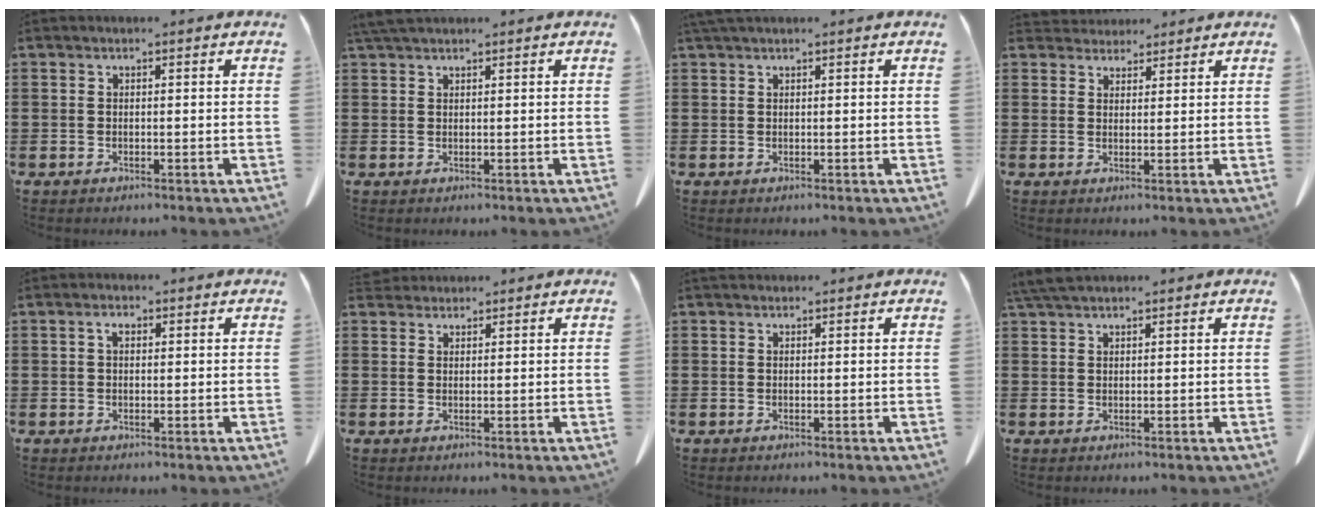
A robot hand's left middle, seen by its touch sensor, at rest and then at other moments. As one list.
[{"total": 2.3, "force": [1.9, 0.5, 1.2], "torque": [-0.029, 0.004, 0.036]}, {"total": 1.1, "force": [0.9, 0.2, 0.7], "torque": [-0.016, 0.000, 0.016]}, {"total": 2.9, "force": [2.8, 1.0, 0.0], "torque": [-0.007, -0.003, 0.053]}, {"total": 1.5, "force": [0.5, 0.9, 1.1], "torque": [-0.025, 0.009, 0.008]}, {"total": 1.9, "force": [1.8, 0.6, 0.1], "torque": [-0.008, 0.003, 0.035]}, {"total": 0.6, "force": [0.4, 0.3, 0.1], "torque": [-0.003, 0.002, 0.009]}, {"total": 3.3, "force": [2.7, 0.7, 1.8], "torque": [-0.043, 0.001, 0.052]}]